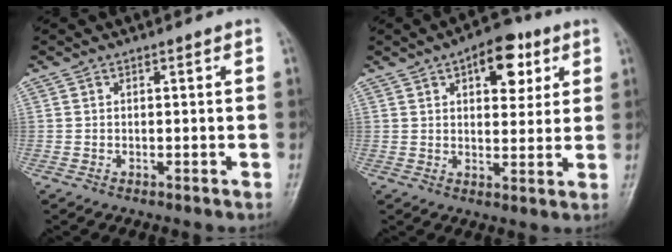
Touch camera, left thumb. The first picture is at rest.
{"total": 9.6, "force": [4.4, 5.2, 6.8], "torque": [-0.056, -0.011, 0.054]}